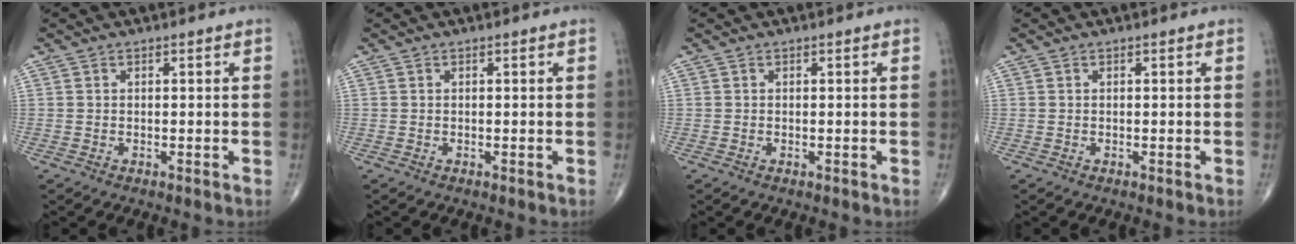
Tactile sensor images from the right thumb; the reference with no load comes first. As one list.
[{"total": 0.0}, {"total": 0.0}, {"total": 0.0}]